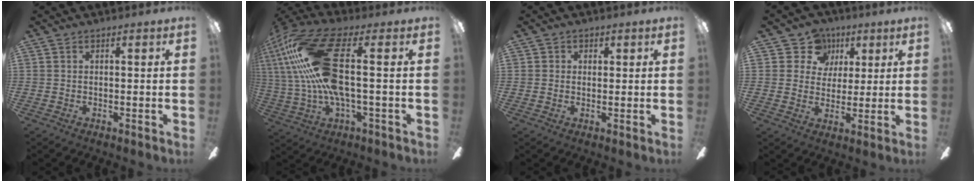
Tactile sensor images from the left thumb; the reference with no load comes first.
{"total": 22.9, "force": [3.0, 8.6, 21.0], "torque": [-0.442, -0.010, 0.045]}
{"total": 1.1, "force": [0.4, 1.1, 0.0], "torque": [0.007, 0.002, 0.005]}
{"total": 8.6, "force": [4.1, 7.5, 1.0], "torque": [-0.020, -0.024, 0.074]}